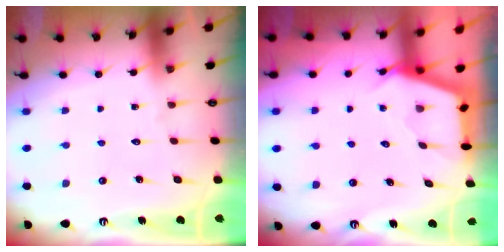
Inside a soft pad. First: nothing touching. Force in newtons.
{"total": 2.8, "press": 2.8, "slide": 0.4}